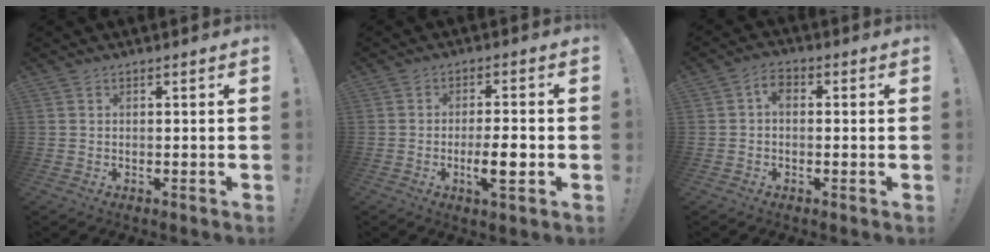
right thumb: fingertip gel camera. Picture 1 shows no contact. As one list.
[{"total": 7.6, "force": [-2.3, 1.2, 7.2], "torque": [-0.117, -0.007, -0.042]}, {"total": 3.6, "force": [-0.1, 2.3, 2.8], "torque": [-0.051, 0.010, 0.000]}]